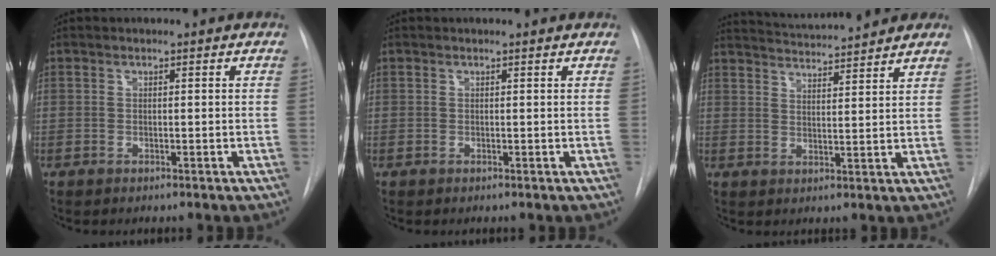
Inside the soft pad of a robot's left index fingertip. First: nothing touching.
{"total": 0.8, "force": [0.8, 0.0, 0.0], "torque": [-0.008, 0.003, 0.008]}
{"total": 12.1, "force": [11.3, 0.4, 4.4], "torque": [-0.076, 0.019, 0.160]}